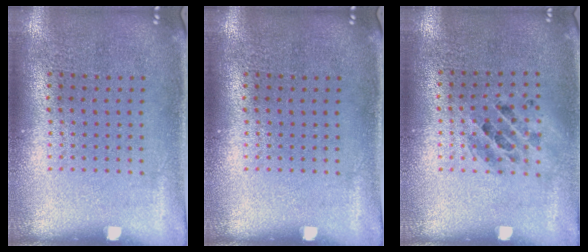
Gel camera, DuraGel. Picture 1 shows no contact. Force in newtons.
{"total": 0.0}
{"total": 1.2, "press": 1.1, "slide": 0.4}